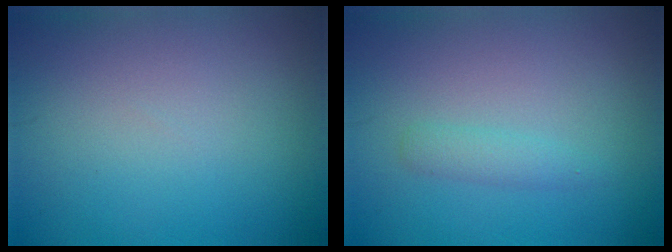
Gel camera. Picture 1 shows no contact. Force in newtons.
{"total": 1.4, "press": 1.4, "slide": 0.1}